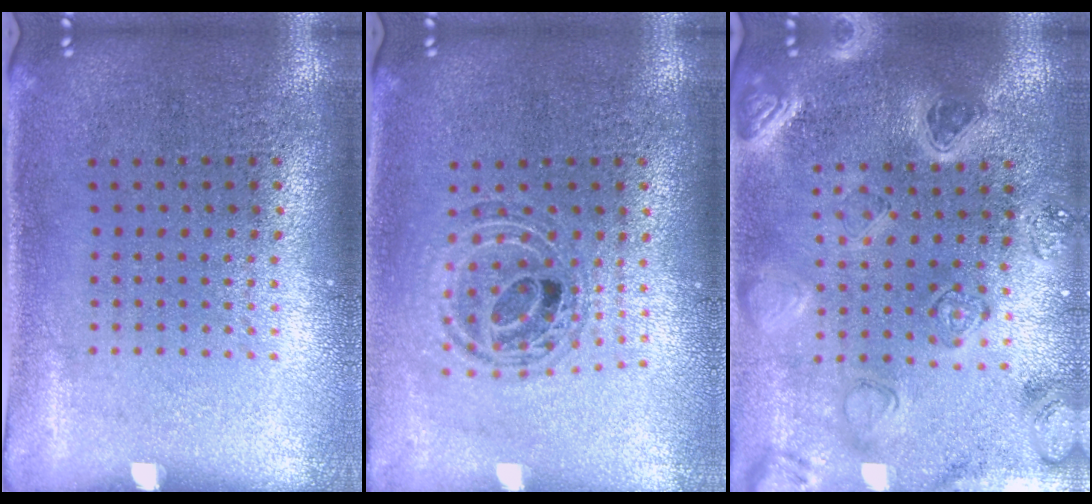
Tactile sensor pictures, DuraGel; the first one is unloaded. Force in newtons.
{"total": 0.9, "press": 0.8, "slide": 0.2}
{"total": 2.2, "press": 2.2, "slide": 0.2}